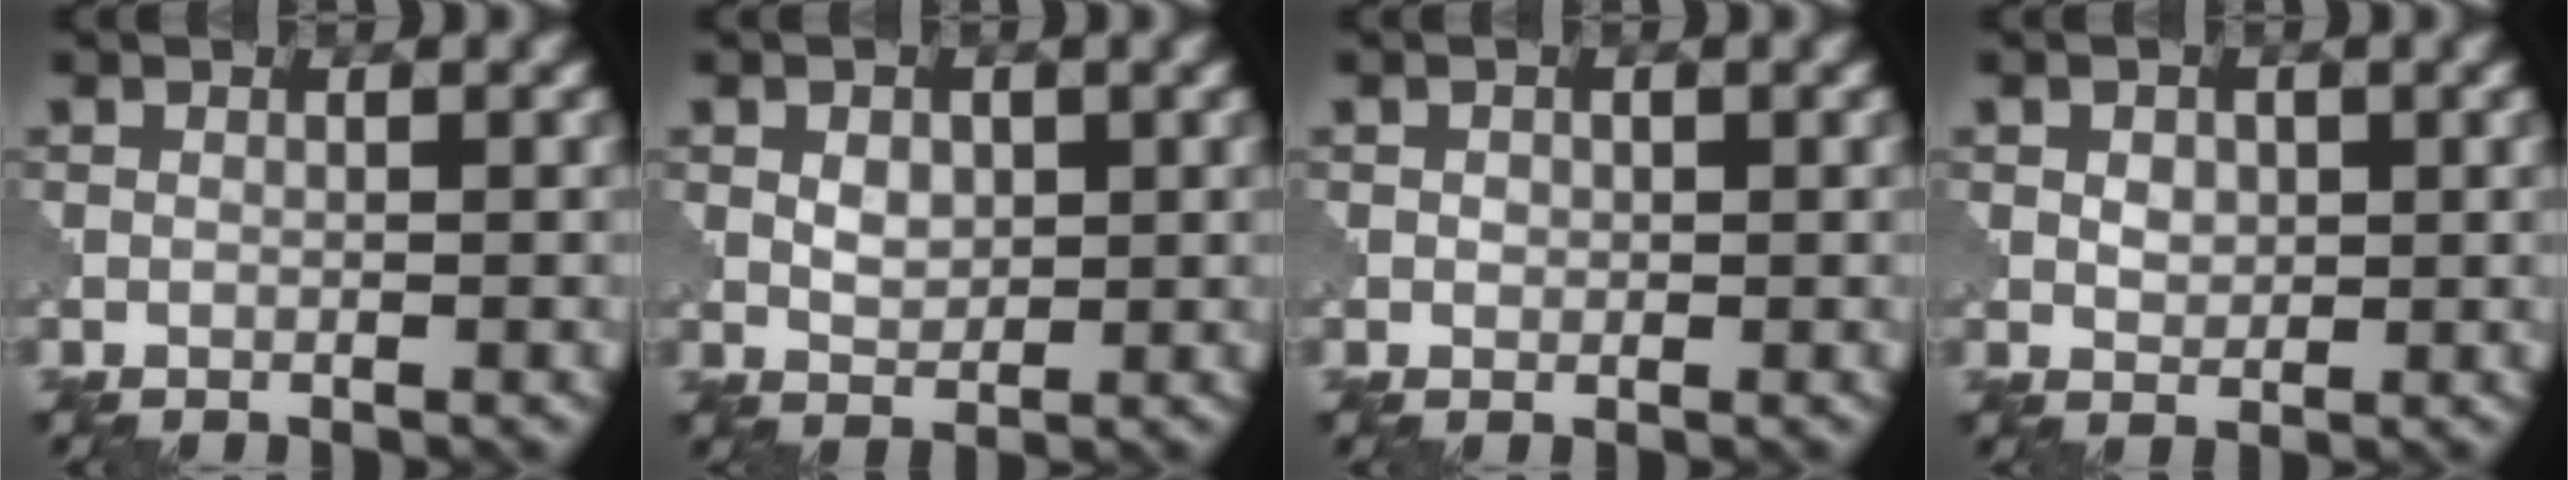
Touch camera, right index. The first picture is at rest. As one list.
[{"total": 2.0, "force": [0.4, 1.4, 1.4], "torque": [-0.025, 0.000, 0.008]}, {"total": 0.7, "force": [0.1, 0.6, 0.3], "torque": [-0.004, -0.001, 0.000]}, {"total": 1.7, "force": [0.4, 1.3, 1.0], "torque": [-0.018, -0.001, 0.007]}]